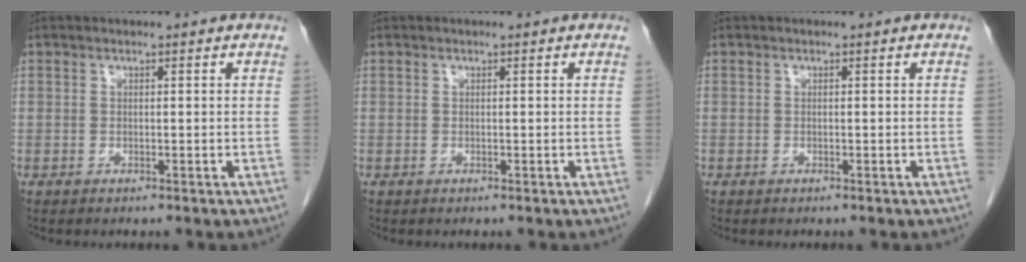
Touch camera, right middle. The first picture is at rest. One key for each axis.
{"total": 0.0}
{"total": 0.0}